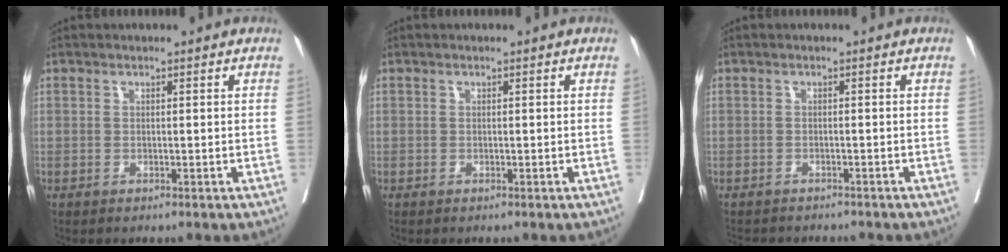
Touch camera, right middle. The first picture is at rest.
{"total": 0.0}
{"total": 7.3, "force": [-6.6, 2.0, 2.3], "torque": [-0.033, -0.004, -0.086]}